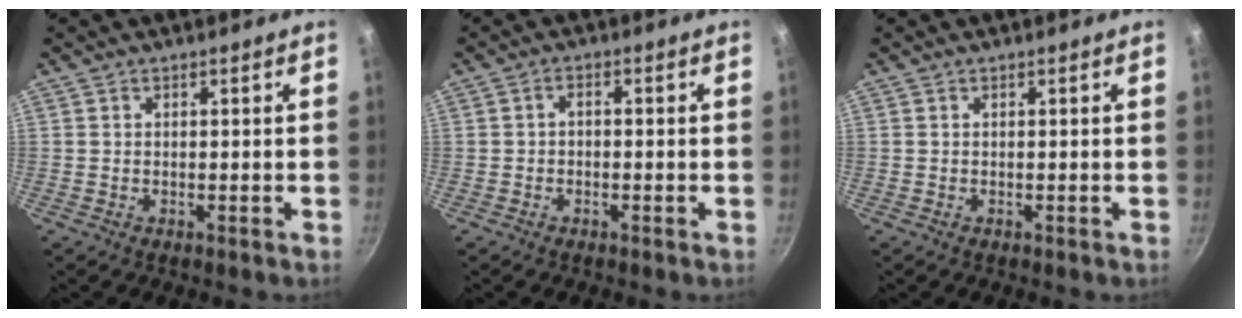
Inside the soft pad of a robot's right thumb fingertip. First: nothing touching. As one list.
[{"total": 1.7, "force": [-0.5, 1.1, 1.1], "torque": [-0.018, 0.012, -0.011]}, {"total": 0.0}]